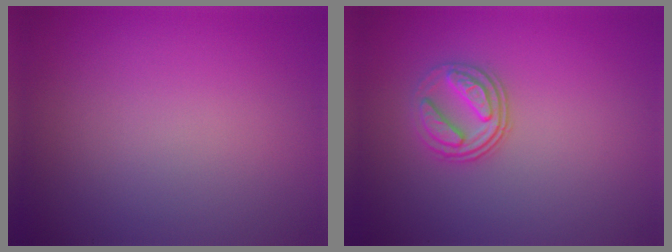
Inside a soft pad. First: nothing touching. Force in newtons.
{"total": 2.8, "press": 2.6, "slide": 1.2}